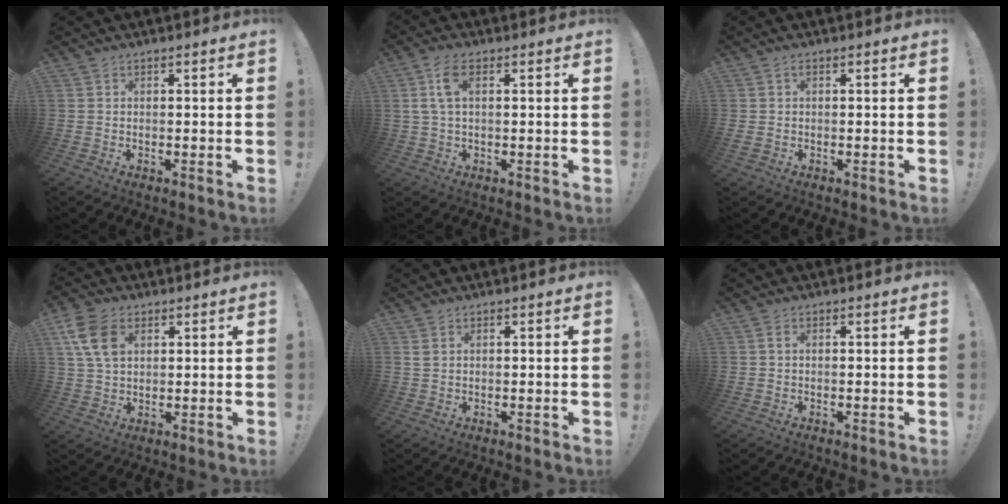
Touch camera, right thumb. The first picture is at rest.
{"total": 5.9, "force": [1.9, 2.5, 5.0], "torque": [-0.099, 0.004, 0.033]}
{"total": 0.9, "force": [-0.1, 0.2, 0.8], "torque": [-0.020, 0.003, -0.003]}
{"total": 10.8, "force": [4.1, 7.3, 6.9], "torque": [-0.129, 0.001, 0.080]}
{"total": 1.5, "force": [0.8, 0.8, 1.0], "torque": [-0.012, -0.002, 0.013]}
{"total": 0.9, "force": [0.2, 0.2, 0.9], "torque": [-0.021, 0.003, 0.005]}